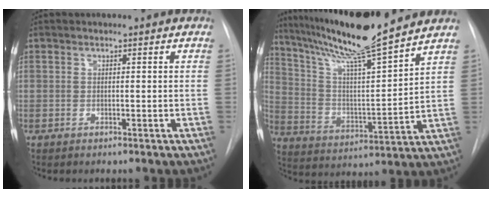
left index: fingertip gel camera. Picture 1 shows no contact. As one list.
[{"total": 17.7, "force": [14.9, -0.6, 9.6], "torque": [-0.168, -0.009, 0.254]}]